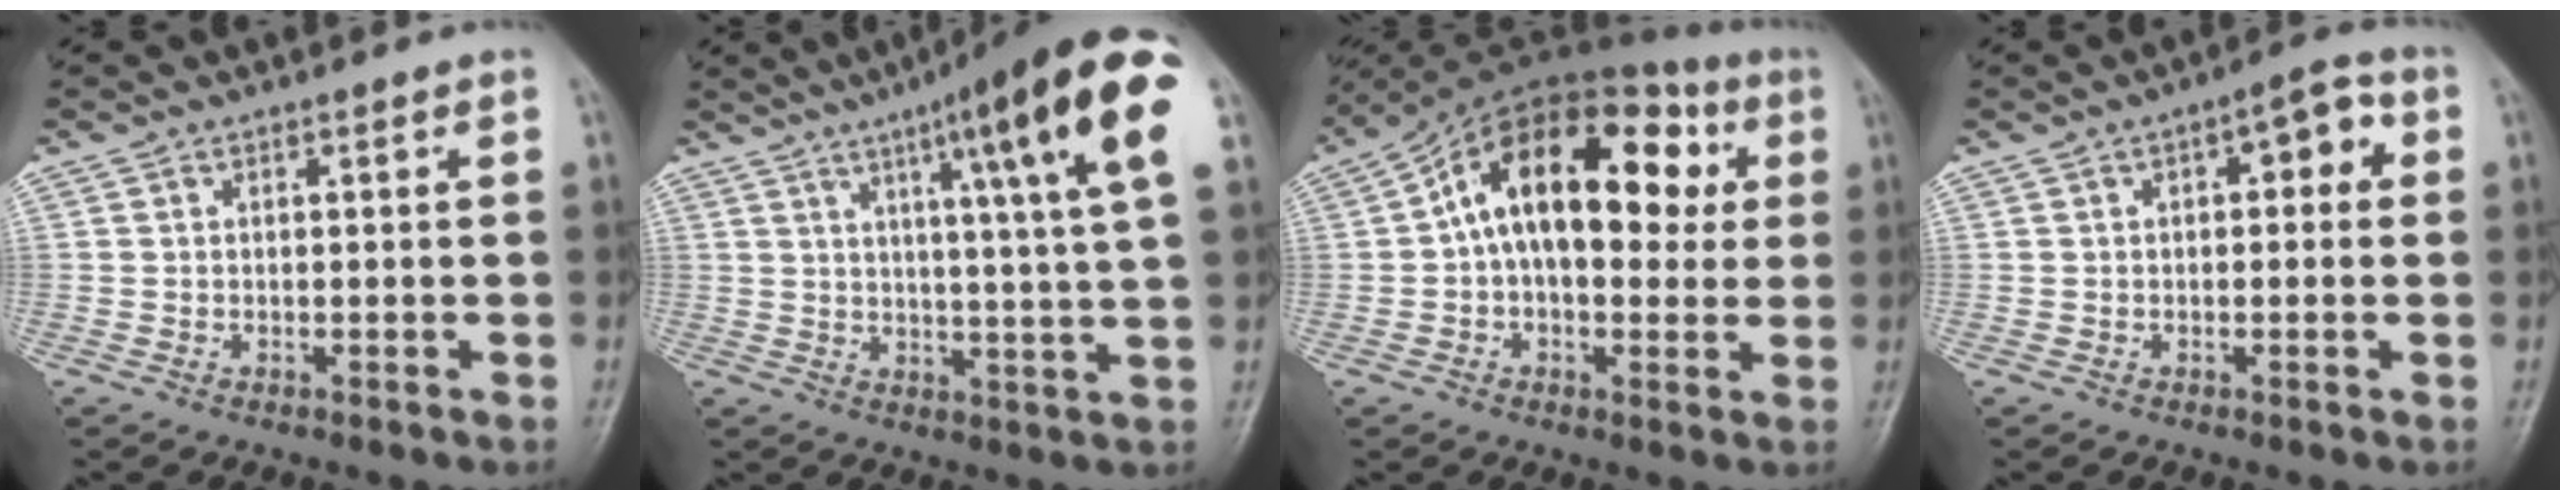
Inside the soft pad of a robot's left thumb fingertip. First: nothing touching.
{"total": 19.0, "force": [8.4, 1.8, 17.0], "torque": [-0.231, -0.019, 0.107]}
{"total": 19.7, "force": [3.3, 11.4, 15.8], "torque": [-0.207, 0.038, 0.038]}
{"total": 6.4, "force": [1.3, 3.1, 5.4], "torque": [-0.050, 0.021, 0.007]}